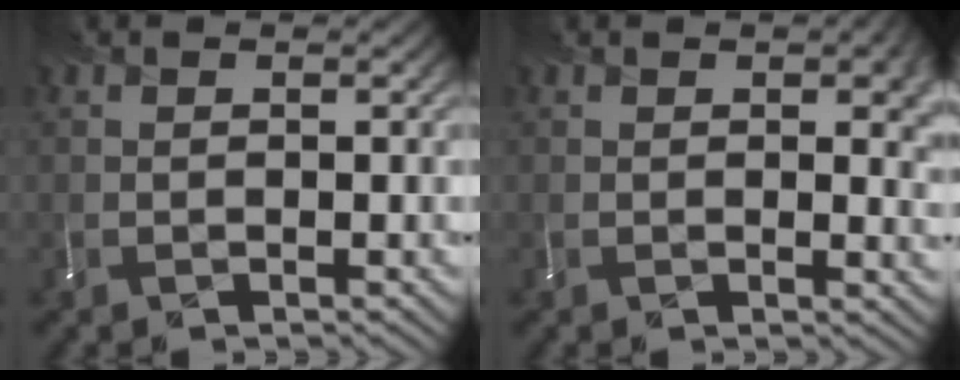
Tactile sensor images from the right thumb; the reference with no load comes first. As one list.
[{"total": 4.7, "force": [1.5, 2.2, 3.9], "torque": [-0.046, -0.001, 0.029]}]